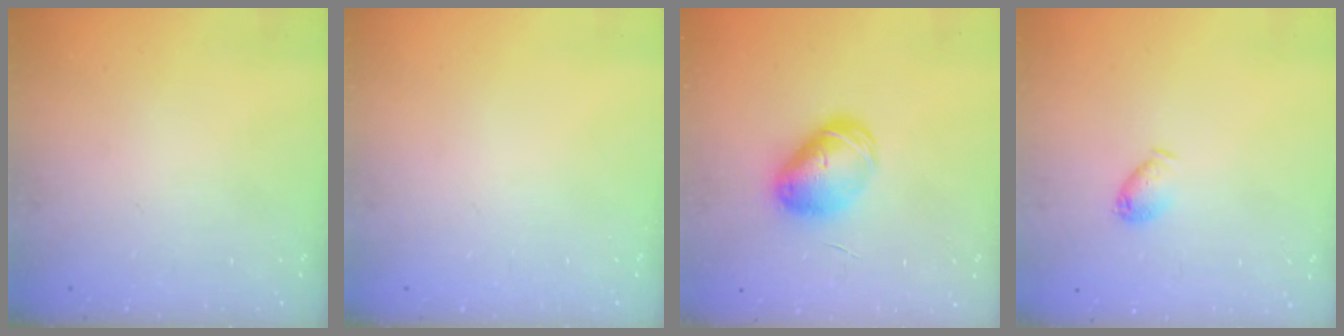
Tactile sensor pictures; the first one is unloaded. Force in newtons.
{"total": 0.0}
{"total": 9.1, "press": 9.0, "slide": 1.5}
{"total": 6.0, "press": 5.9, "slide": 1.2}